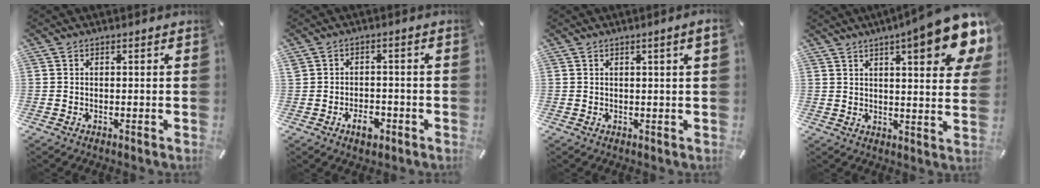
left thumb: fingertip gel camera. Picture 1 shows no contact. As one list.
[{"total": 4.7, "force": [-2.2, 3.0, 2.8], "torque": [-0.052, 0.010, -0.039]}, {"total": 2.4, "force": [0.8, 0.0, 2.3], "torque": [-0.042, -0.001, 0.013]}, {"total": 15.6, "force": [8.8, 3.1, 12.5], "torque": [-0.177, -0.046, 0.137]}]